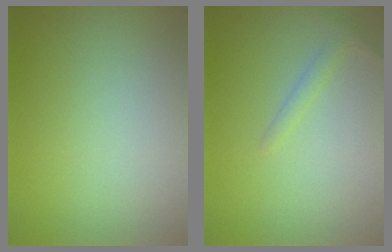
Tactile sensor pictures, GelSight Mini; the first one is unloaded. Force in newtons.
{"total": 1.1, "press": 1.1, "slide": 0.1}